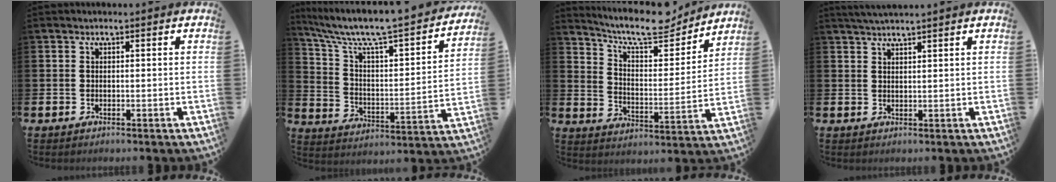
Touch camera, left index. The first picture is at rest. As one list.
[{"total": 7.7, "force": [6.7, 1.2, 3.8], "torque": [-0.106, -0.055, 0.106]}, {"total": 10.2, "force": [9.2, 2.2, 3.6], "torque": [-0.086, -0.062, 0.161]}, {"total": 2.2, "force": [2.1, -0.2, 0.6], "torque": [-0.019, -0.001, 0.041]}]